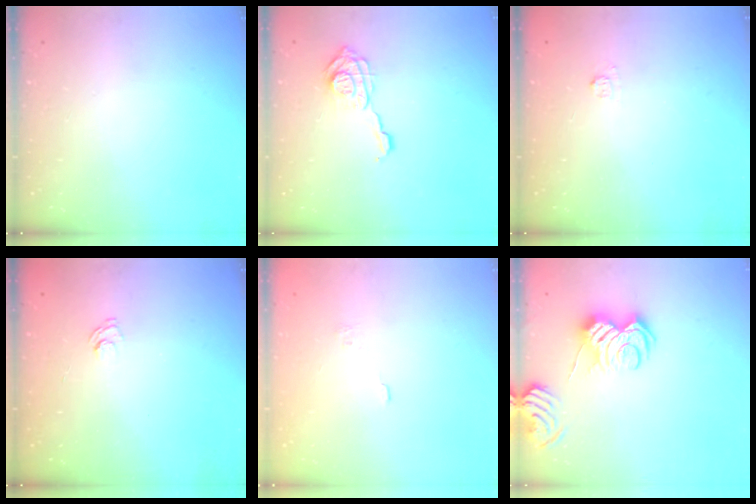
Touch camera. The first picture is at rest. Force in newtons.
{"total": 11.7, "press": 11.6, "slide": 1.0}
{"total": 2.2, "press": 2.0, "slide": 0.9}
{"total": 2.4, "press": 2.0, "slide": 1.2}
{"total": 1.5, "press": 0.9, "slide": 1.3}
{"total": 10.5, "press": 10.5, "slide": 0.7}